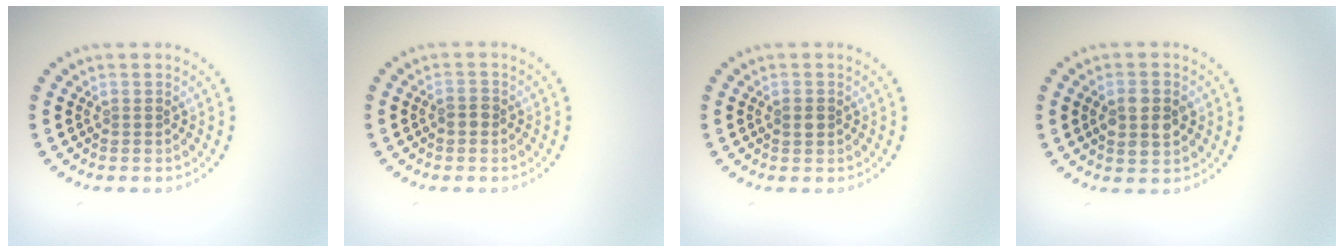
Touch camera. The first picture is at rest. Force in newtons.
{"total": 1.2, "press": 1.1, "slide": 0.2}
{"total": 1.3, "press": 1.3, "slide": 0.1}
{"total": 3.1, "press": 3.1, "slide": 0.1}